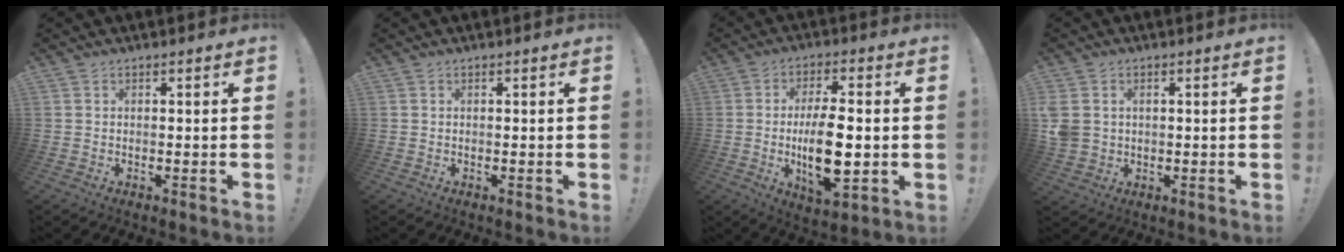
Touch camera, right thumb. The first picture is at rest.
{"total": 0.0}
{"total": 14.7, "force": [-1.5, 5.7, 13.5], "torque": [-0.245, -0.005, -0.027]}
{"total": 5.7, "force": [1.0, 4.7, 3.0], "torque": [-0.073, 0.002, 0.022]}